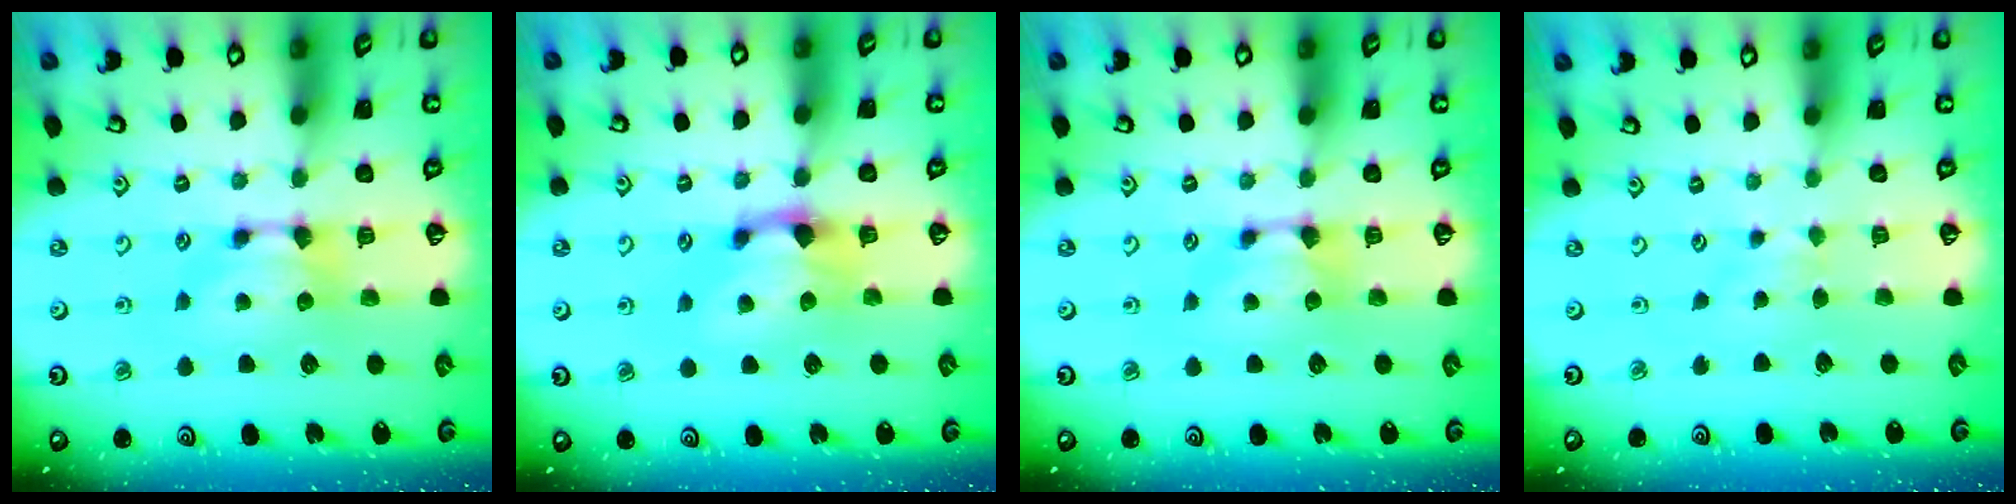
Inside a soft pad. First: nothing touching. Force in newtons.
{"total": 1.4, "press": 0.7, "slide": 1.1}
{"total": 0.5, "press": 0.4, "slide": 0.3}
{"total": 2.9, "press": 2.8, "slide": 0.6}